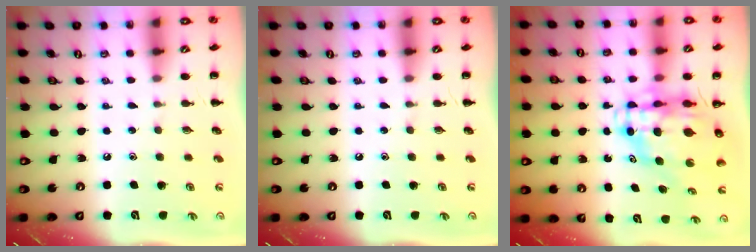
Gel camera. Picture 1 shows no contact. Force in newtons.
{"total": 0.0}
{"total": 10.8, "press": 10.3, "slide": 3.0}